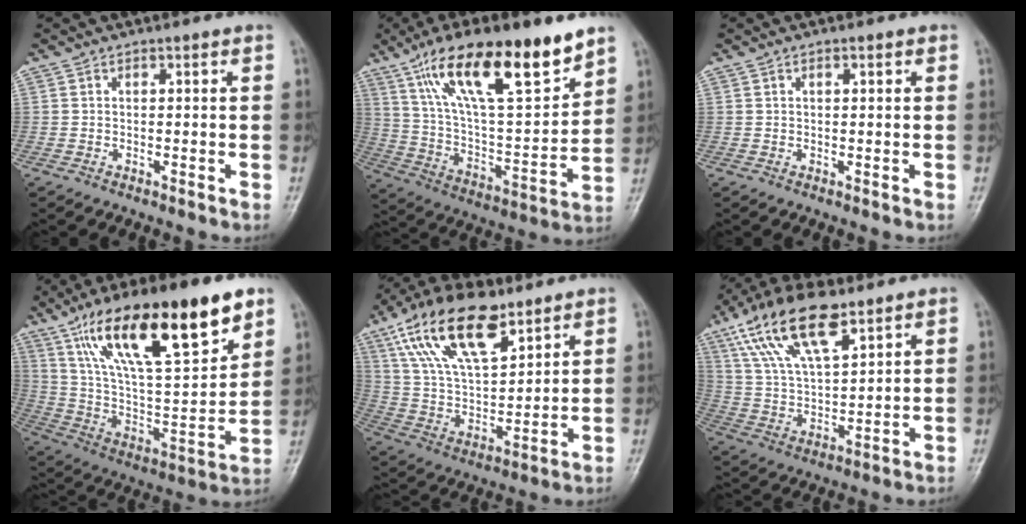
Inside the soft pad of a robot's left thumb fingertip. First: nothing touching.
{"total": 24.2, "force": [14.9, 6.5, 17.9], "torque": [-0.284, -0.040, 0.267]}
{"total": 1.0, "force": [0.5, 0.4, 0.8], "torque": [-0.010, 0.002, 0.006]}
{"total": 27.8, "force": [16.0, 8.2, 21.2], "torque": [-0.337, -0.030, 0.282]}
{"total": 18.9, "force": [11.0, 8.2, 13.0], "torque": [-0.216, -0.029, 0.212]}
{"total": 16.4, "force": [9.6, 6.2, 11.8], "torque": [-0.210, -0.019, 0.186]}